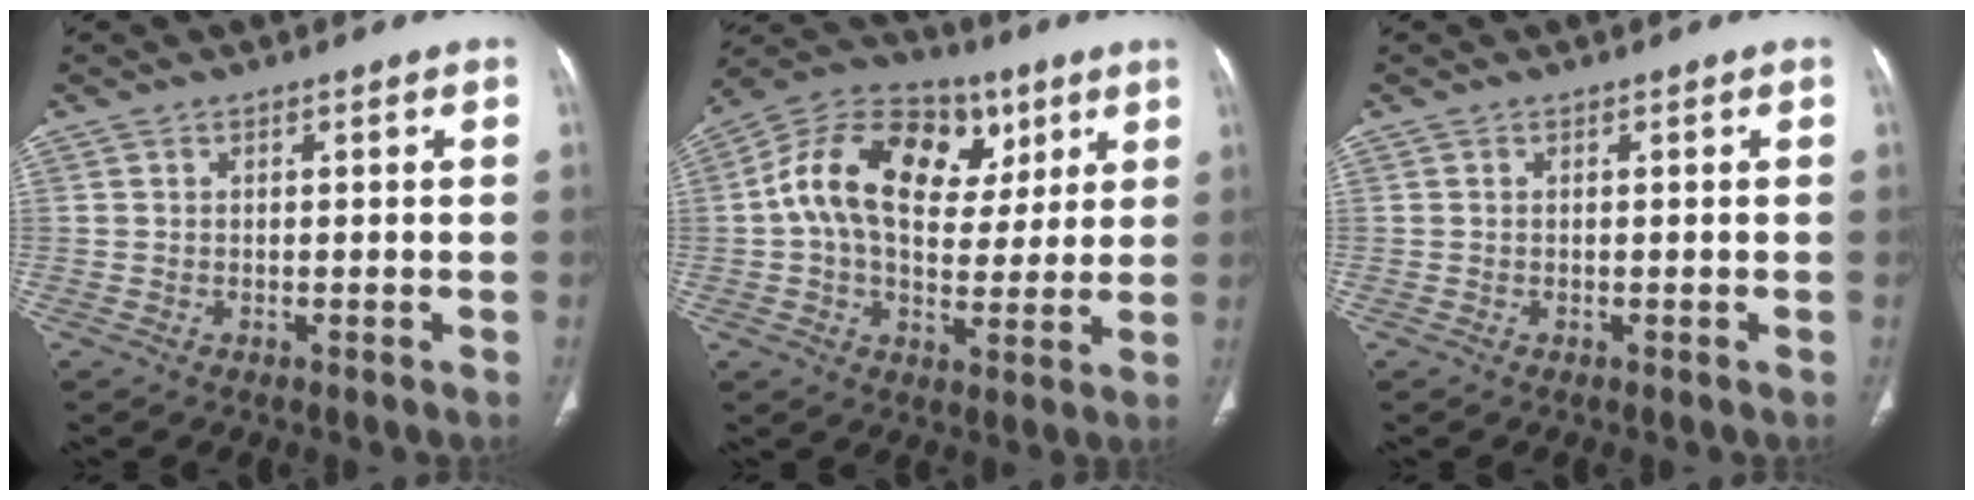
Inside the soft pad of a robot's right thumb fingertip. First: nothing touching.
{"total": 20.2, "force": [5.4, 13.5, 14.0], "torque": [-0.214, 0.011, 0.079]}
{"total": 0.0}